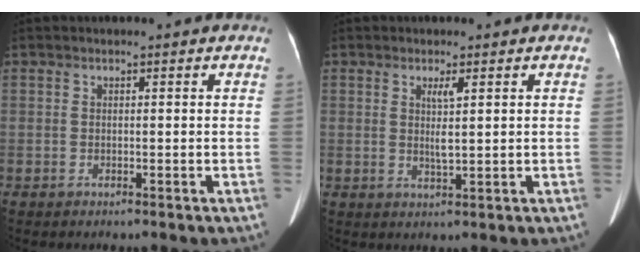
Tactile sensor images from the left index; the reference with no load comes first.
{"total": 2.7, "force": [0.8, 0.1, 2.5], "torque": [-0.049, -0.002, 0.017]}